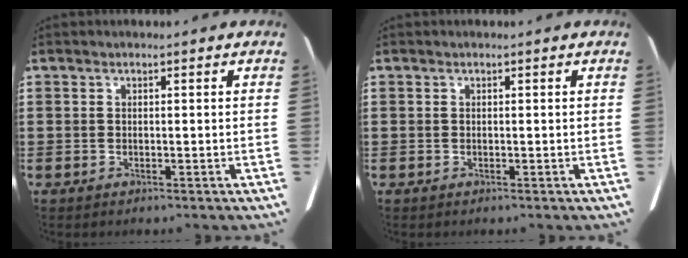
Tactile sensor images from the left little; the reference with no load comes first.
{"total": 0.0}